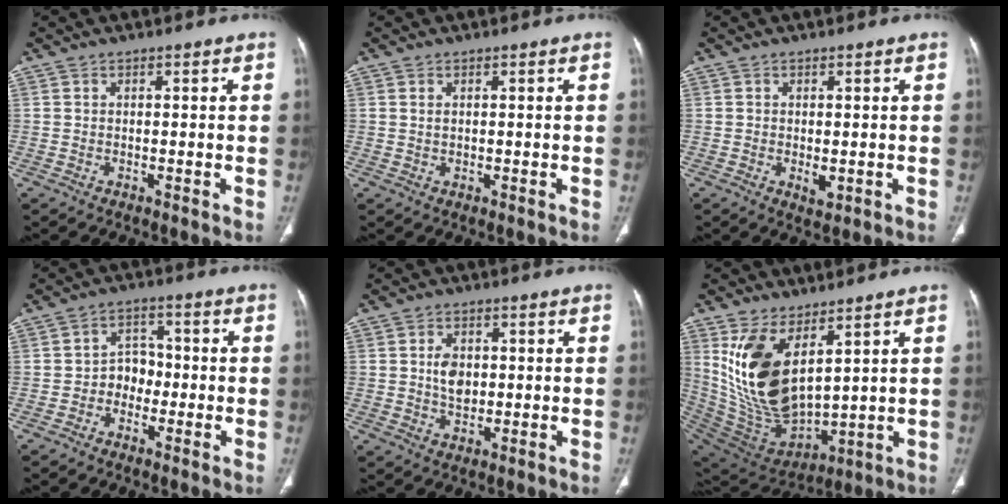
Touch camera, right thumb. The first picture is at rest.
{"total": 0.9, "force": [0.4, 0.5, 0.6], "torque": [-0.013, 0.000, 0.011]}
{"total": 2.1, "force": [-0.4, 1.1, 1.8], "torque": [-0.028, -0.006, -0.001]}
{"total": 4.8, "force": [-1.5, 4.0, 2.3], "torque": [-0.004, 0.023, -0.036]}
{"total": 4.7, "force": [0.5, 3.3, 3.2], "torque": [-0.044, -0.004, 0.011]}
{"total": 17.7, "force": [6.8, 8.9, 13.7], "torque": [-0.248, -0.042, 0.161]}